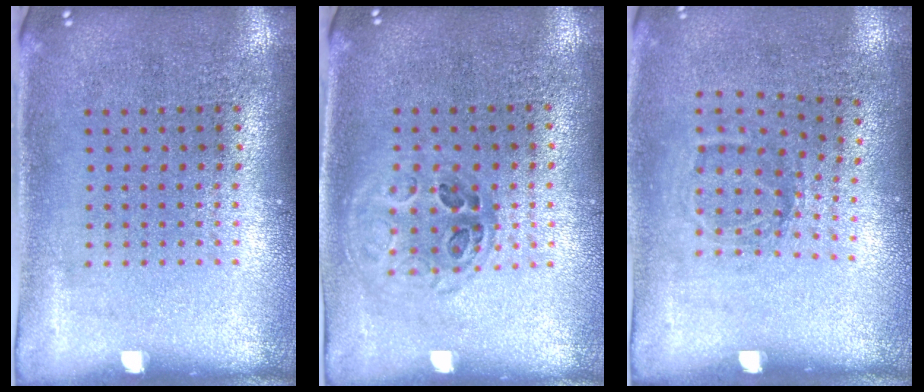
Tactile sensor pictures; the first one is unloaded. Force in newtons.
{"total": 1.0, "press": 0.9, "slide": 0.3}
{"total": 1.2, "press": 0.8, "slide": 0.8}